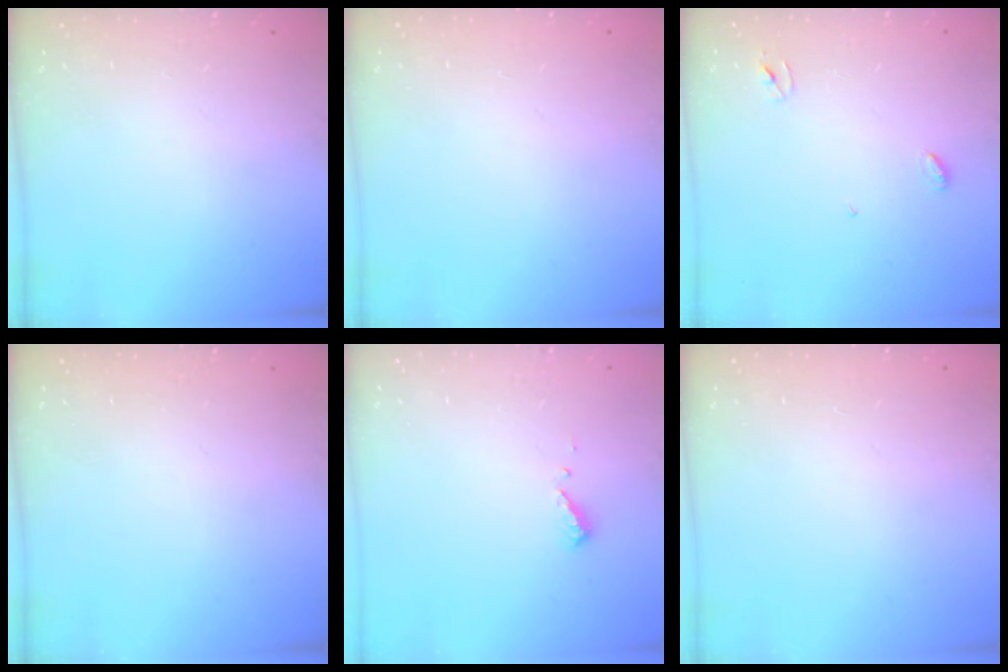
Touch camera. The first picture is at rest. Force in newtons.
{"total": 1.1, "press": 0.9, "slide": 0.6}
{"total": 3.2, "press": 3.2, "slide": 0.3}
{"total": 0.0}
{"total": 4.2, "press": 4.2, "slide": 0.3}
{"total": 1.1, "press": 0.9, "slide": 0.6}